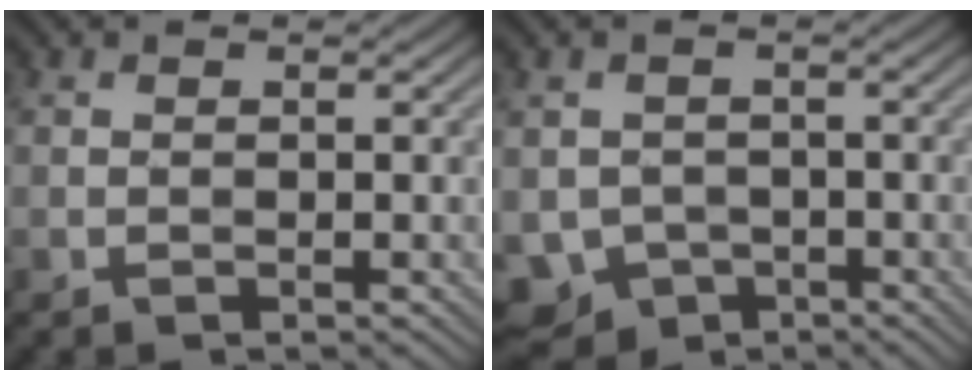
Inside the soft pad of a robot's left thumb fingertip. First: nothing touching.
{"total": 5.3, "force": [-2.7, 4.2, 1.9], "torque": [-0.044, -0.022, -0.047]}